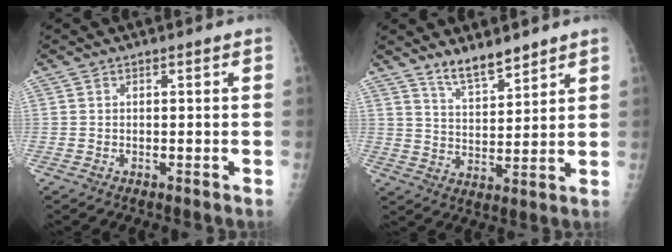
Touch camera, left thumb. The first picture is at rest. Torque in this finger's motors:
{"motor_torque": [1.14, 0.44, 0.46, -0.42, 0.04]}